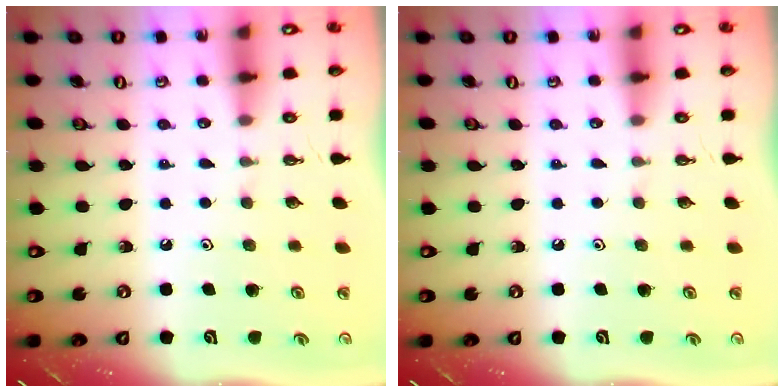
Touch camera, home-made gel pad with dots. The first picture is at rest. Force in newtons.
{"total": 0.0}